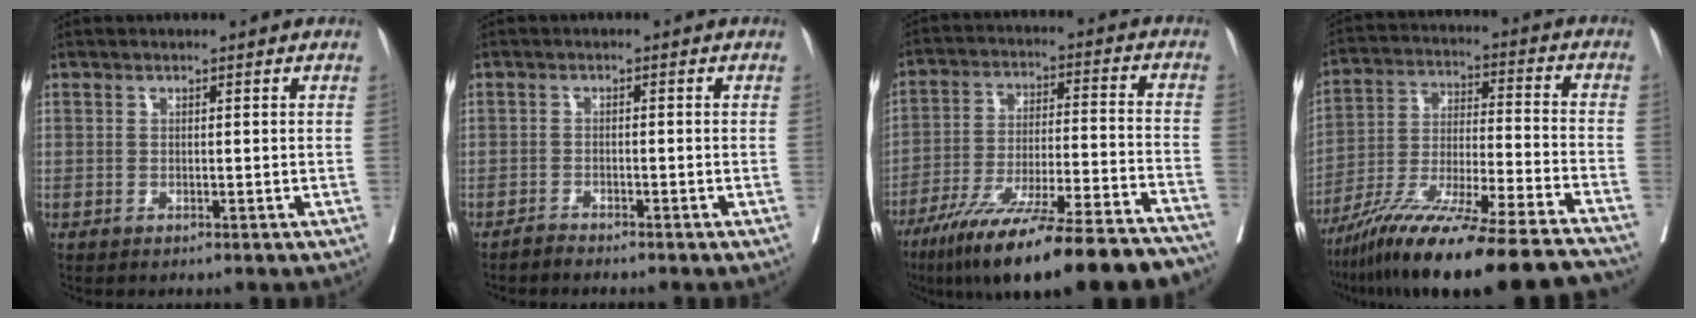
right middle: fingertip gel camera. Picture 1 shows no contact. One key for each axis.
{"total": 1.5, "fx": -1.4, "fy": -0.2, "fz": 0.3, "tx": -0.009, "ty": -0.002, "tz": -0.027}
{"total": 24.8, "fx": -20.1, "fy": 1.5, "fz": 14.4, "tx": -0.179, "ty": -0.027, "tz": -0.312}
{"total": 24.5, "fx": -20.5, "fy": 0.1, "fz": 13.4, "tx": -0.193, "ty": -0.041, "tz": -0.338}